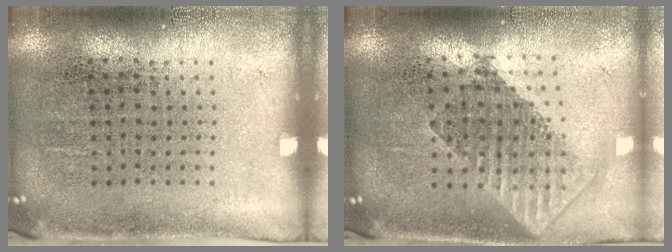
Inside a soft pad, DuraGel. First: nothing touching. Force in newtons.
{"total": 1.8, "press": 1.4, "slide": 1.1}